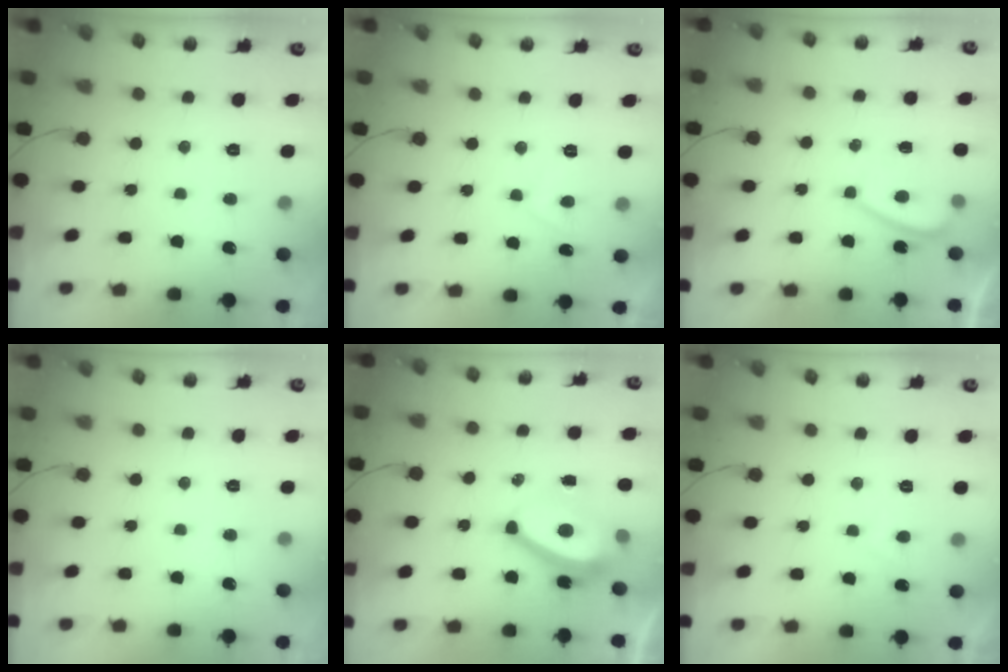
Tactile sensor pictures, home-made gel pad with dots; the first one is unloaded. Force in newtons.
{"total": 2.8, "press": 2.7, "slide": 0.6}
{"total": 4.5, "press": 4.3, "slide": 1.1}
{"total": 0.0}
{"total": 11.0, "press": 10.5, "slide": 3.3}
{"total": 1.7, "press": 1.5, "slide": 0.7}